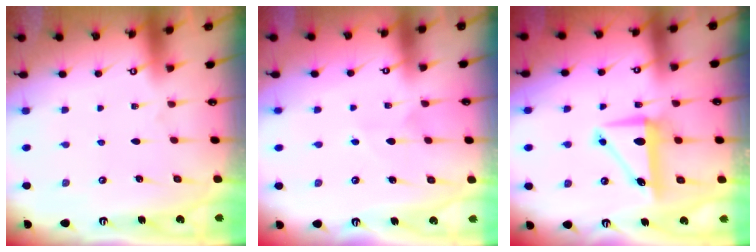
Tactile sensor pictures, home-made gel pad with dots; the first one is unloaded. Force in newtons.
{"total": 5.8, "press": 5.8, "slide": 0.6}
{"total": 8.4, "press": 8.0, "slide": 2.5}